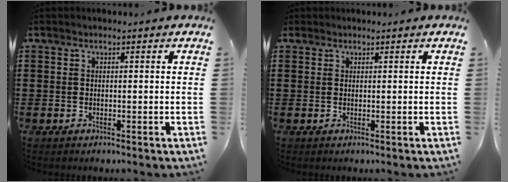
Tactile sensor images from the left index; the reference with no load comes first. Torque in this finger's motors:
{"motor_torque": [0.00, 0.00, -0.02, -0.04]}